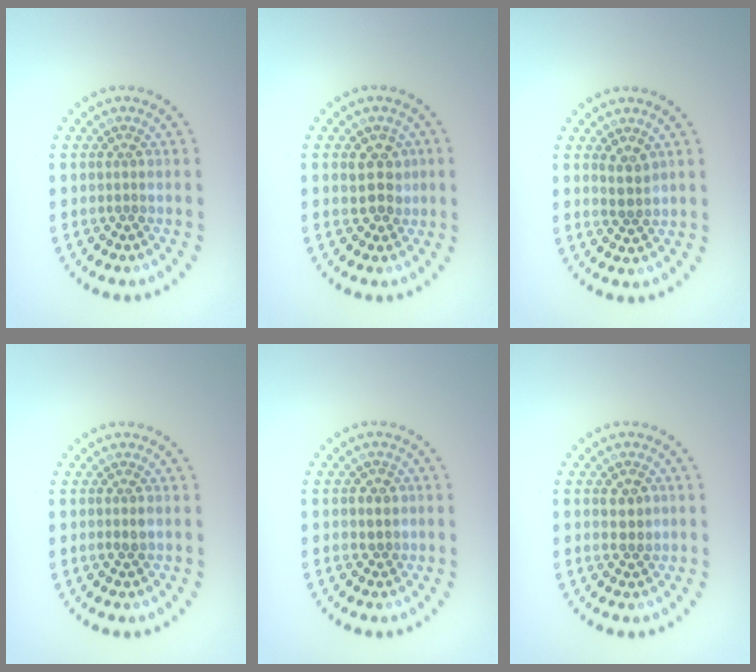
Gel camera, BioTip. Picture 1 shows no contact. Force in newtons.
{"total": 2.8, "press": 2.6, "slide": 0.9}
{"total": 1.9, "press": 1.6, "slide": 1.1}
{"total": 0.8, "press": 0.7, "slide": 0.3}
{"total": 1.0, "press": 0.9, "slide": 0.5}
{"total": 1.7, "press": 1.7, "slide": 0.1}